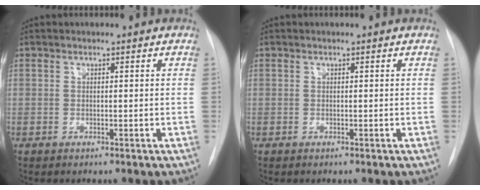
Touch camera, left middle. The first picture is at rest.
{"total": 0.0}